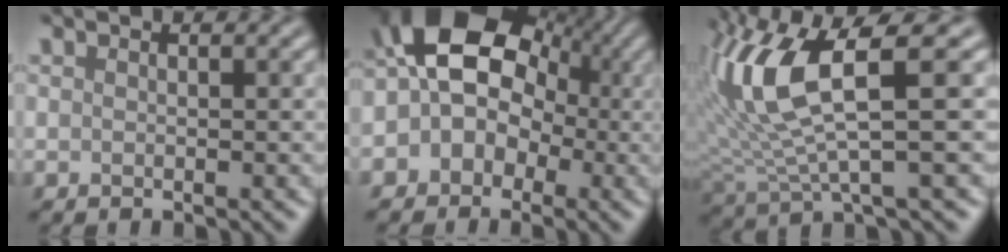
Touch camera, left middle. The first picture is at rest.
{"total": 14.4, "force": [2.0, 11.8, 8.0], "torque": [-0.125, 0.059, -0.014]}
{"total": 8.8, "force": [2.0, 2.7, 8.2], "torque": [-0.189, -0.005, 0.039]}